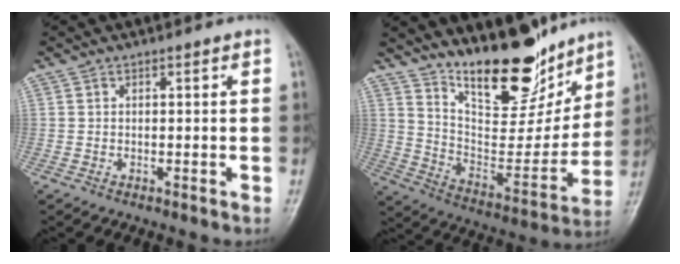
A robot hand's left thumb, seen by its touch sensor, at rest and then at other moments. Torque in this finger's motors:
{"motor_torque": [1.05, 0.50, 1.41, -1.36, 0.18]}